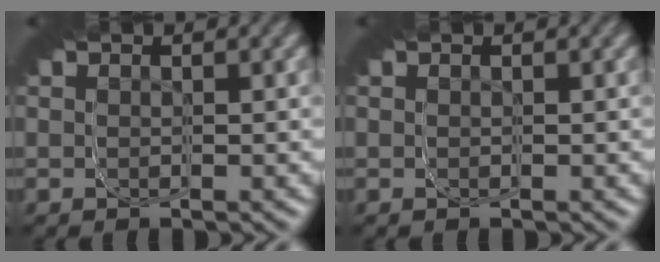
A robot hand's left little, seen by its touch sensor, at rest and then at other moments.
{"total": 0.0}